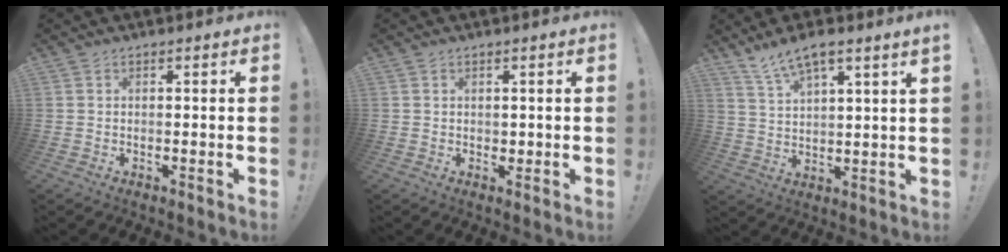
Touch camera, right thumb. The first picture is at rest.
{"total": 1.2, "force": [0.5, 1.1, 0.2], "torque": [-0.001, 0.002, 0.008]}
{"total": 6.8, "force": [5.5, 0.7, 4.0], "torque": [-0.087, -0.023, 0.100]}